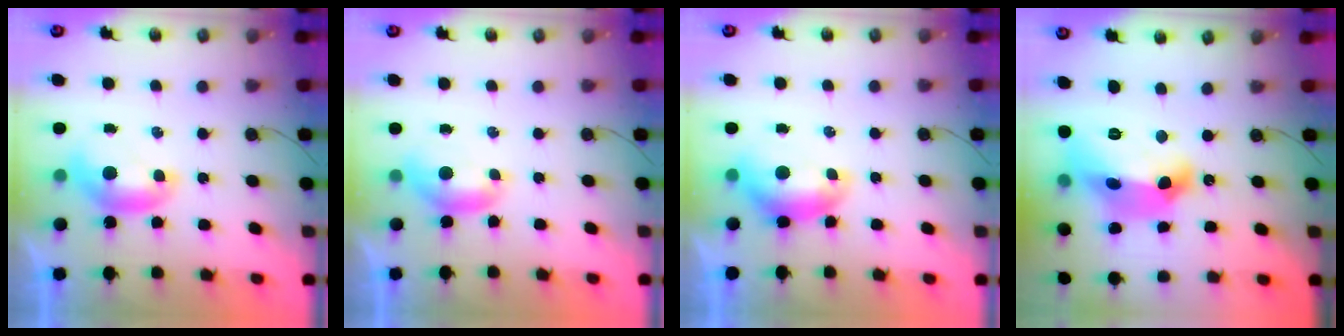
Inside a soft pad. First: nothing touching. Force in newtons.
{"total": 1.3, "press": 1.1, "slide": 0.6}
{"total": 0.7, "press": 0.6, "slide": 0.3}
{"total": 15.6, "press": 15.5, "slide": 1.3}